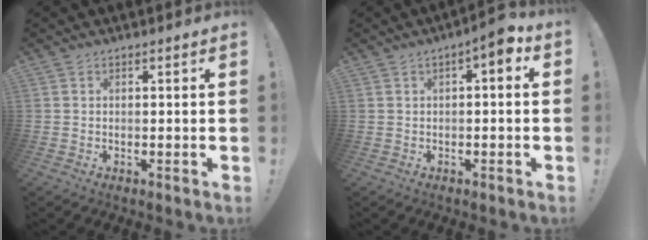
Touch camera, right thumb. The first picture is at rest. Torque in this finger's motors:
{"motor_torque": [0.03, 0.05, 0.00, 0.17, 0.00]}